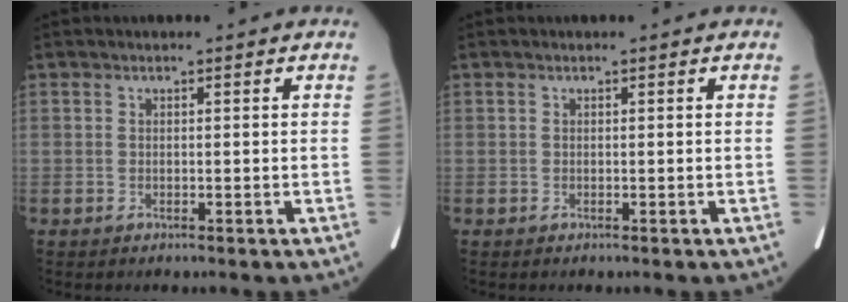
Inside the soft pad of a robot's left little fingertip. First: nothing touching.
{"total": 0.0}